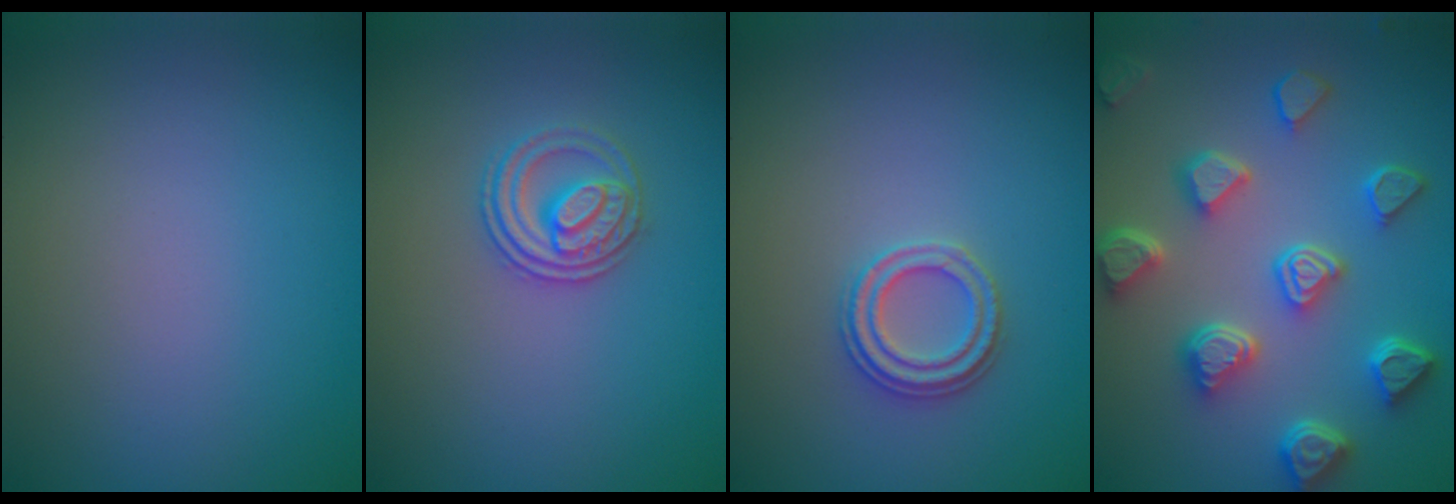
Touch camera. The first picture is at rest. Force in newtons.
{"total": 2.8, "press": 2.6, "slide": 1.1}
{"total": 2.4, "press": 2.3, "slide": 0.6}
{"total": 7.0, "press": 5.7, "slide": 4.1}